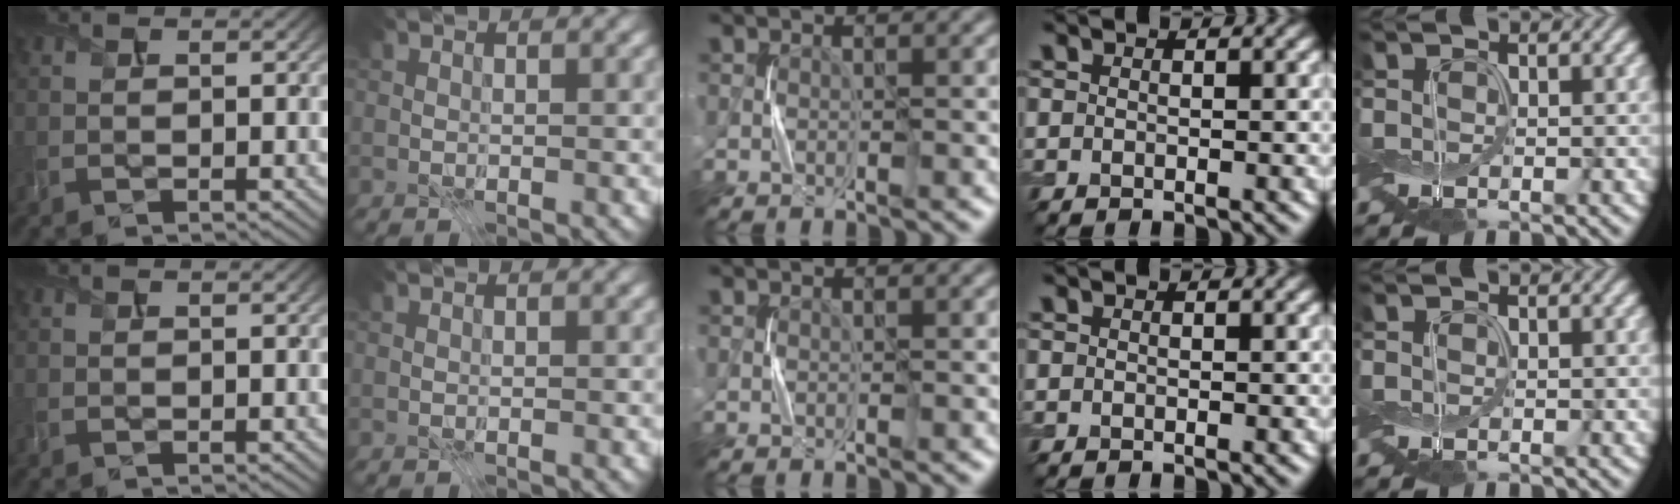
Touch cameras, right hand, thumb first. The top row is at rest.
{}